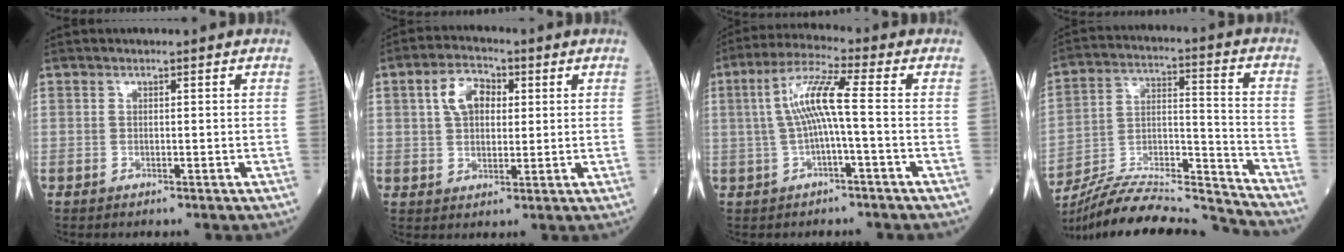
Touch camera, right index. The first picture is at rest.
{"total": 6.4, "force": [1.9, 3.8, 4.8], "torque": [-0.092, 0.018, 0.034]}
{"total": 7.7, "force": [0.0, 0.1, 7.7], "torque": [-0.153, 0.024, -0.002]}
{"total": 20.8, "force": [-20.0, 0.1, 5.8], "torque": [-0.125, 0.013, -0.330]}